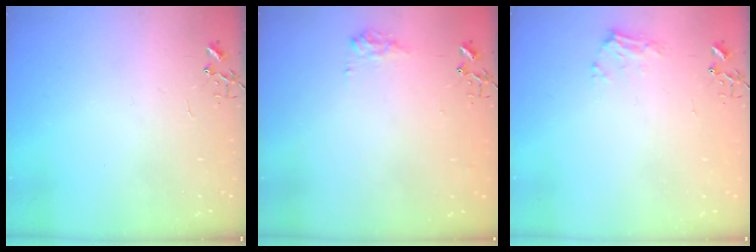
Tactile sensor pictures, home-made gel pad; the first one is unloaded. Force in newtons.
{"total": 8.0, "press": 8.0, "slide": 0.4}
{"total": 9.0, "press": 8.9, "slide": 0.9}